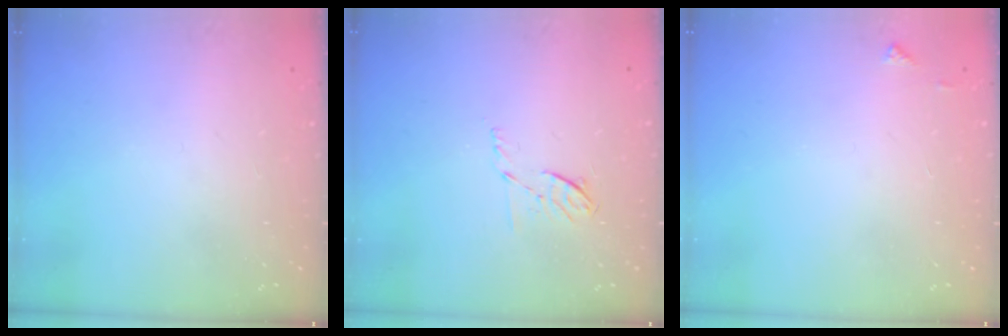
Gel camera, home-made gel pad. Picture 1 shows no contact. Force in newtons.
{"total": 5.7, "press": 5.6, "slide": 1.2}
{"total": 3.8, "press": 3.7, "slide": 0.6}